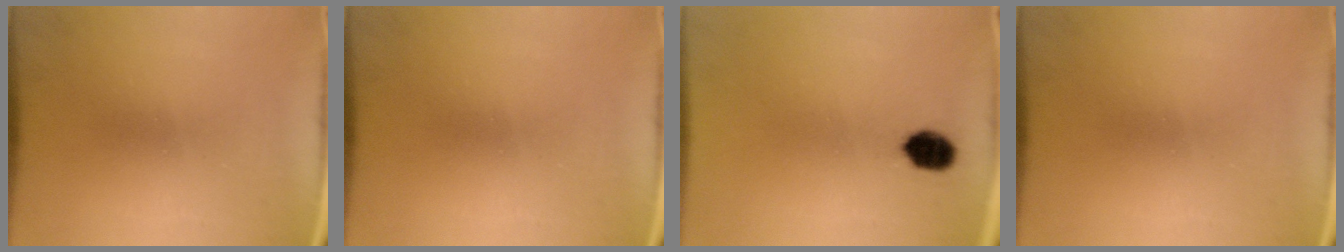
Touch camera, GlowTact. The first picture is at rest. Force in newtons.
{"total": 0.0}
{"total": 5.1}
{"total": 0.0}